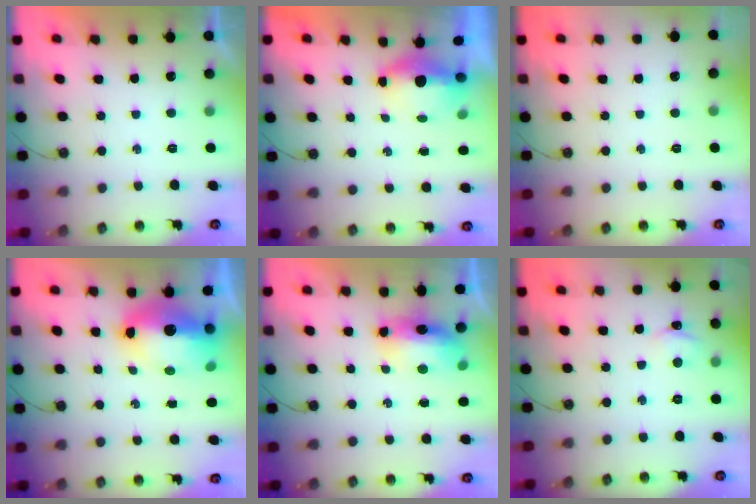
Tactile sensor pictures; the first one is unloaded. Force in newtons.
{"total": 5.0, "press": 4.7, "slide": 1.6}
{"total": 0.0}
{"total": 12.7, "press": 12.6, "slide": 1.4}
{"total": 8.4, "press": 8.4, "slide": 0.7}
{"total": 4.0, "press": 4.0, "slide": 0.5}